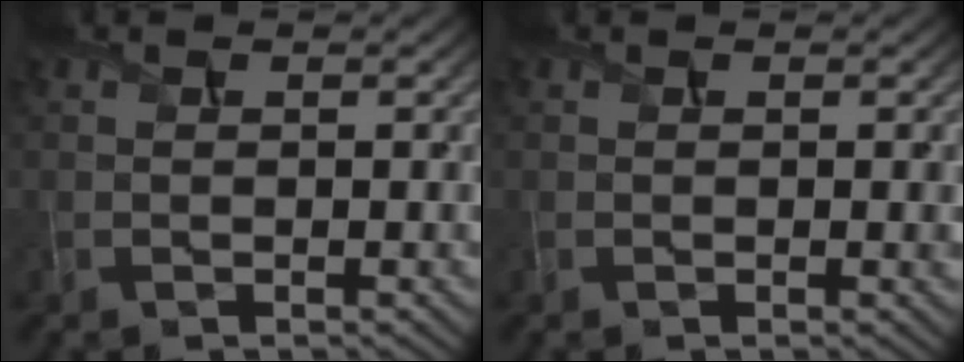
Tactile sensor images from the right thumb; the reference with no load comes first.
{"total": 0.6, "force": [-0.1, 0.1, 0.6], "torque": [-0.008, -0.005, -0.002]}